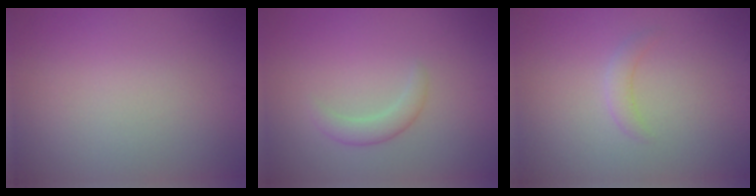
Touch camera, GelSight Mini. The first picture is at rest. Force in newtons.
{"total": 1.7, "press": 1.7, "slide": 0.1}
{"total": 1.2, "press": 1.2, "slide": 0.2}